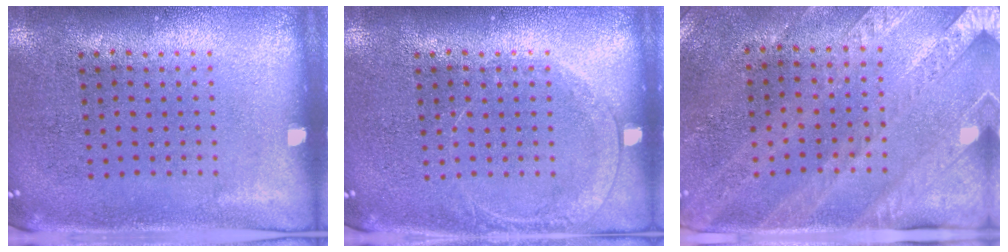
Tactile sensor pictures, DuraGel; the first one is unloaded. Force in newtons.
{"total": 1.3, "press": 1.3, "slide": 0.2}
{"total": 2.4, "press": 2.1, "slide": 1.2}